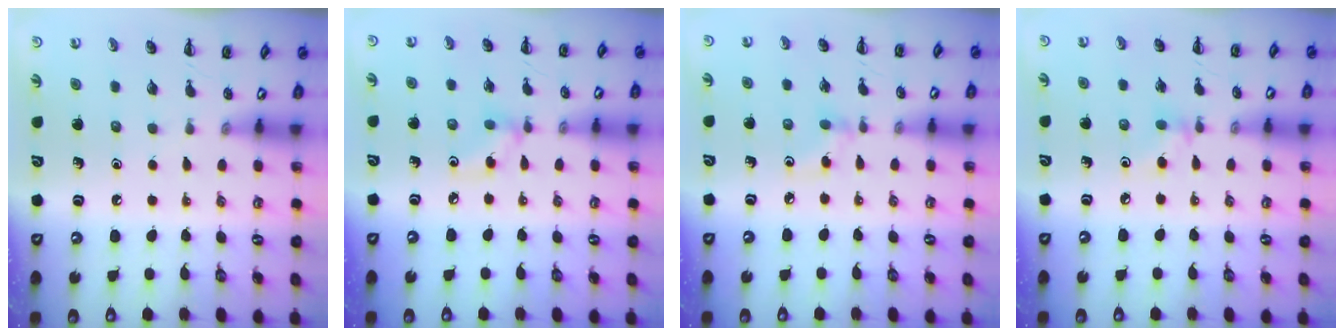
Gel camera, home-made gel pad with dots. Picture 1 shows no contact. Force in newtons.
{"total": 3.7, "press": 3.5, "slide": 1.1}
{"total": 2.8, "press": 2.6, "slide": 1.0}
{"total": 3.8, "press": 3.6, "slide": 1.4}